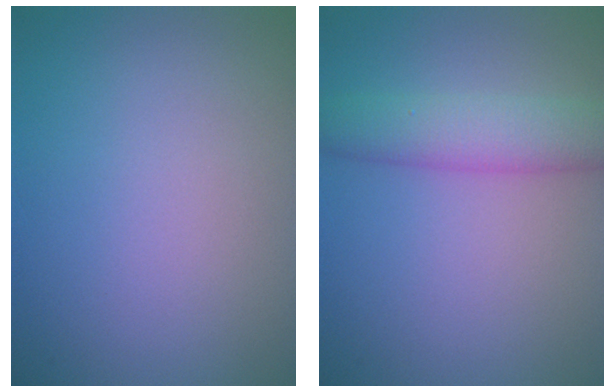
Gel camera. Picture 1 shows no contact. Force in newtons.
{"total": 4.5, "press": 4.5, "slide": 0.1}